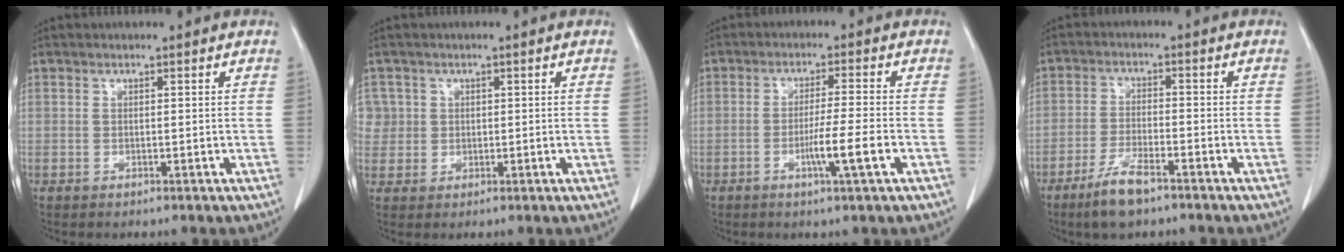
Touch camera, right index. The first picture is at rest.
{"total": 3.4, "force": [0.9, 3.3, -0.3], "torque": [0.022, 0.008, 0.018]}
{"total": 5.9, "force": [-2.1, -0.8, 5.5], "torque": [-0.095, -0.011, -0.037]}
{"total": 6.4, "force": [-4.5, 1.2, 4.3], "torque": [-0.091, -0.008, -0.082]}